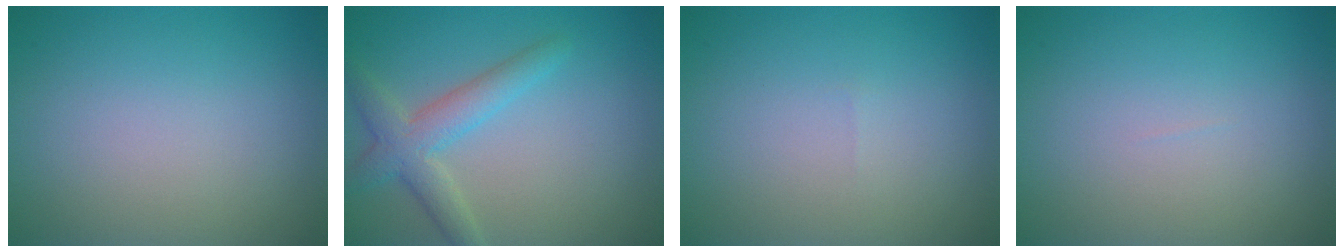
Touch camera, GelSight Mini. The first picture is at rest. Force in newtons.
{"total": 3.7, "press": 3.7, "slide": 0.1}
{"total": 0.0}
{"total": 0.0}